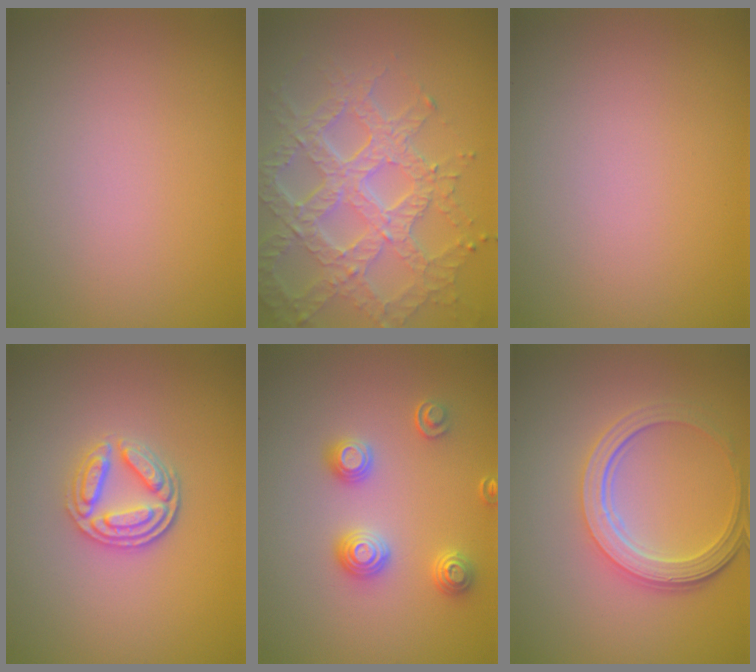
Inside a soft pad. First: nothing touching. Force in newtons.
{"total": 7.9, "press": 5.6, "slide": 5.5}
{"total": 0.0}
{"total": 3.6, "press": 3.1, "slide": 1.8}
{"total": 2.9, "press": 2.7, "slide": 1.1}
{"total": 4.9, "press": 3.7, "slide": 3.2}